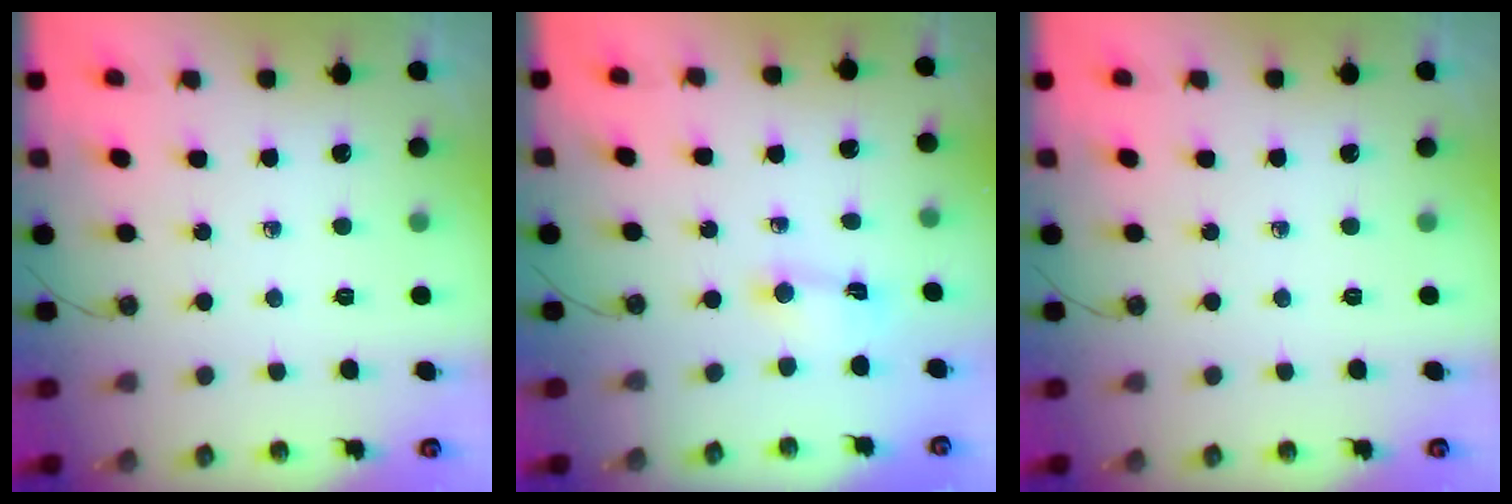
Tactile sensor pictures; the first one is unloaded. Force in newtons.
{"total": 1.6, "press": 1.6, "slide": 0.2}
{"total": 0.0}